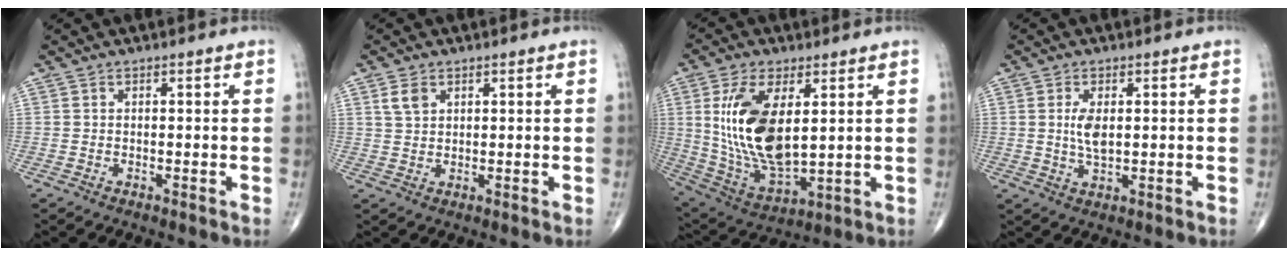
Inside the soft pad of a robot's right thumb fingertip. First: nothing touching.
{"total": 3.0, "force": [1.5, 2.0, 1.7], "torque": [-0.029, -0.002, 0.034]}
{"total": 17.9, "force": [3.6, 8.5, 15.3], "torque": [-0.297, -0.022, 0.084]}
{"total": 4.4, "force": [0.7, 2.0, 3.8], "torque": [-0.076, -0.009, 0.018]}